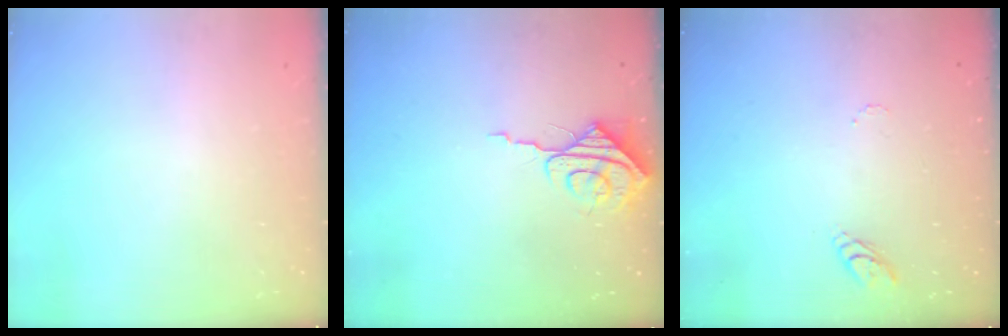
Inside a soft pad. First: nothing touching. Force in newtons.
{"total": 7.6, "press": 7.5, "slide": 0.7}
{"total": 6.6, "press": 6.6, "slide": 0.5}